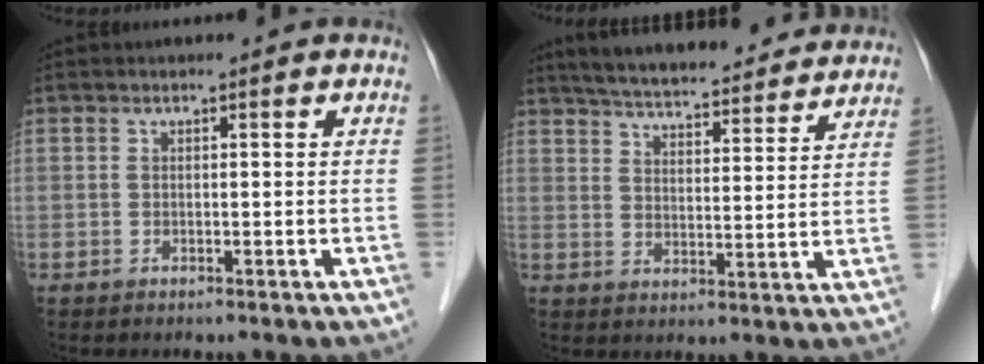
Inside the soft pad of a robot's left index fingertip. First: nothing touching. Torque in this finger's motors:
{"motor_torque": [-0.14, -0.83, 0.51, 0.12]}